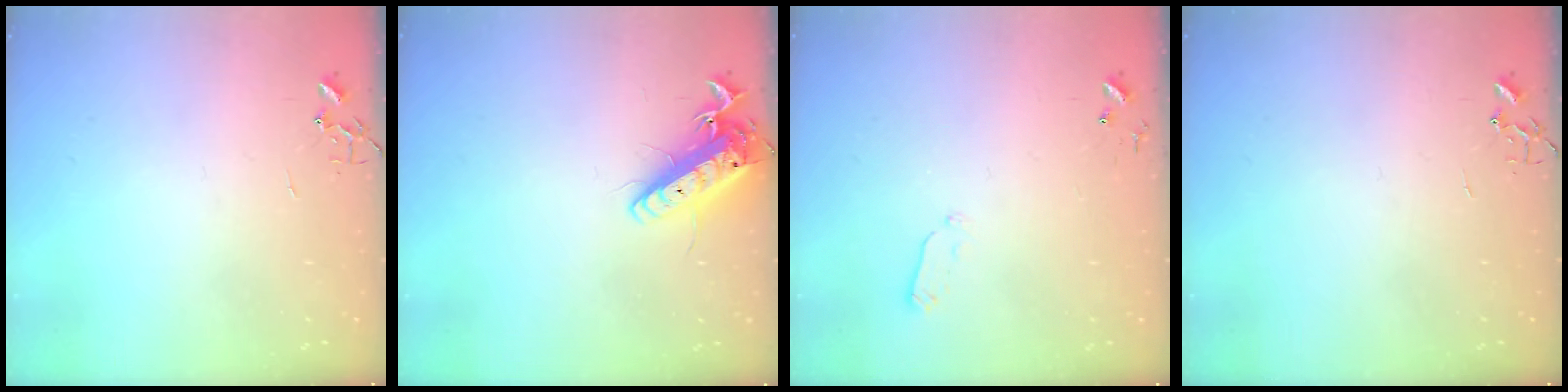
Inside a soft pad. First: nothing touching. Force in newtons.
{"total": 13.5, "press": 13.3, "slide": 2.3}
{"total": 4.0, "press": 3.9, "slide": 0.9}
{"total": 0.0}